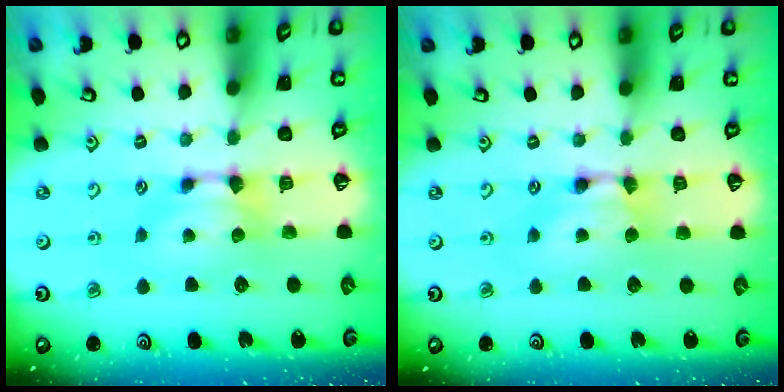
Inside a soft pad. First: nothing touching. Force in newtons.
{"total": 1.8, "press": 1.8, "slide": 0.1}